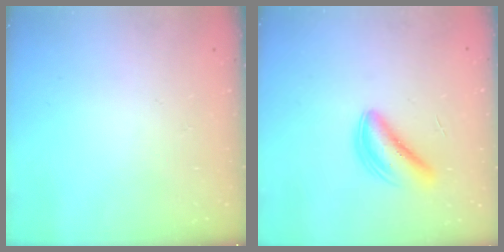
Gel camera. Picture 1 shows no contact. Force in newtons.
{"total": 5.8, "press": 5.8, "slide": 0.2}